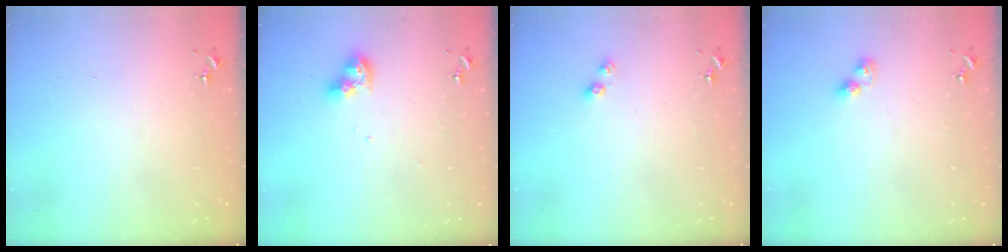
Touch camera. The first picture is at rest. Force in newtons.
{"total": 9.4, "press": 9.4, "slide": 1.1}
{"total": 4.3, "press": 4.3, "slide": 0.5}
{"total": 5.5, "press": 5.5, "slide": 0.4}